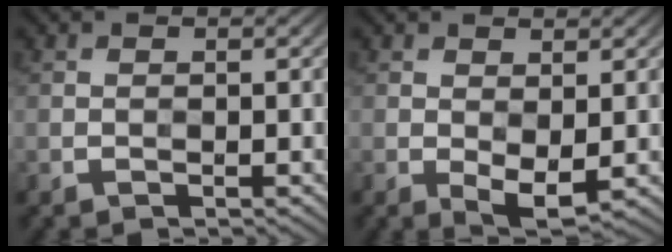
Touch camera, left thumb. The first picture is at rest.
{"total": 2.9, "force": [0.2, 1.4, 2.5], "torque": [-0.049, -0.008, 0.008]}